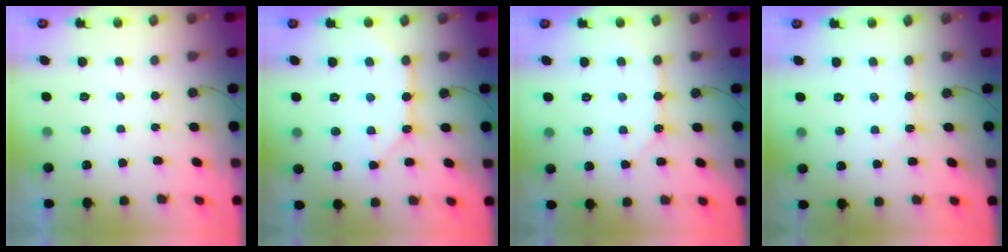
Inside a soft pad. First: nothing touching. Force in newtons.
{"total": 11.3, "press": 11.2, "slide": 1.1}
{"total": 9.6, "press": 9.5, "slide": 1.0}
{"total": 1.4, "press": 1.3, "slide": 0.3}